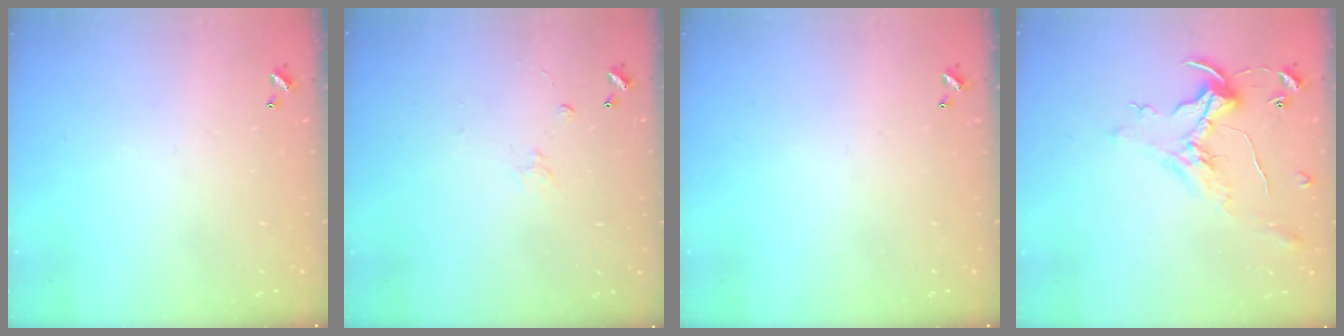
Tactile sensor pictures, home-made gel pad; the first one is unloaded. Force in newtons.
{"total": 1.5, "press": 1.3, "slide": 0.6}
{"total": 0.0}
{"total": 1.0, "press": 0.9, "slide": 0.5}